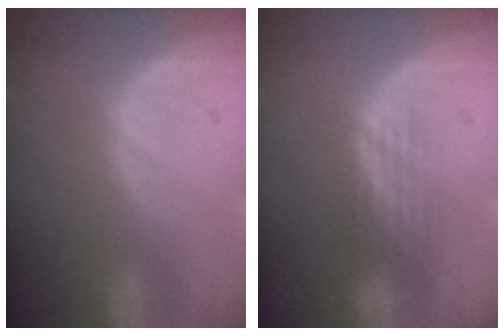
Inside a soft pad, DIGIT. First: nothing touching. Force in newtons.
{"total": 3.9, "press": 3.2, "slide": 2.3}